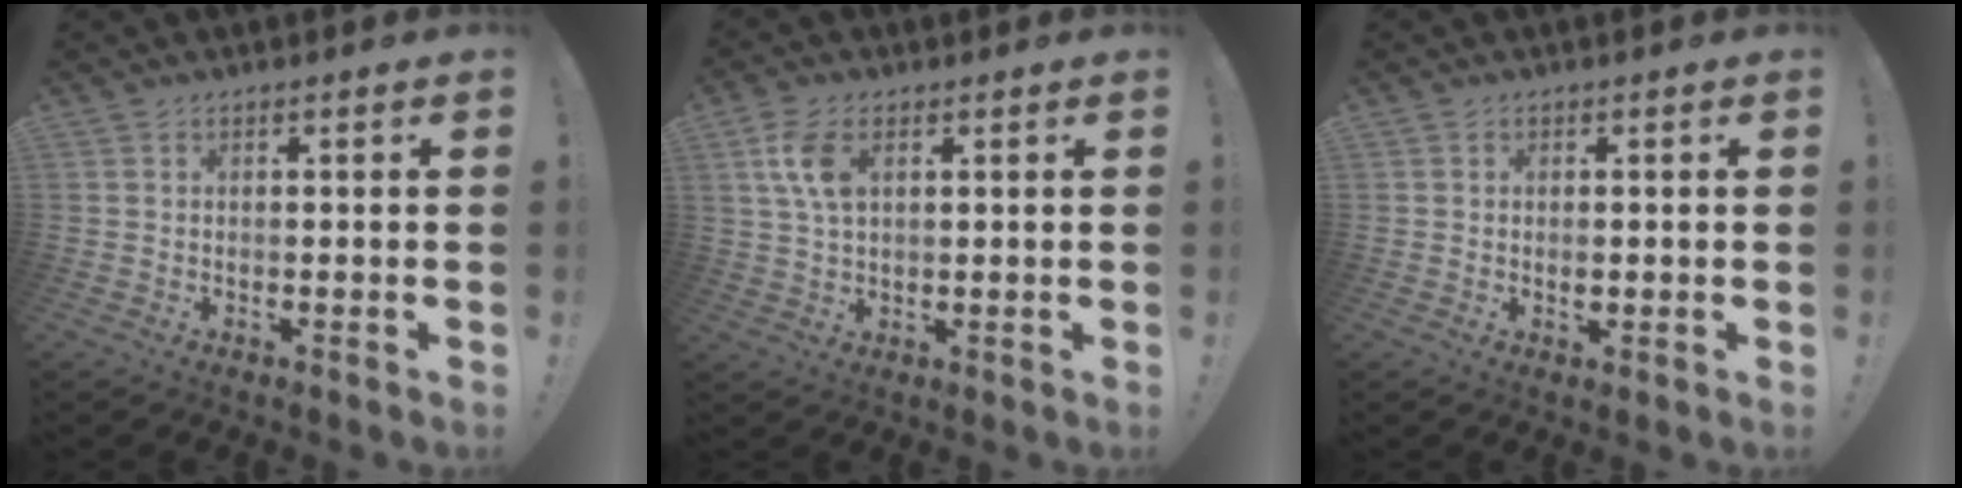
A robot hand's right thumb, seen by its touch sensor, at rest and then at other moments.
{"total": 7.8, "force": [2.7, 4.4, 5.9], "torque": [-0.121, -0.001, 0.049]}
{"total": 1.4, "force": [0.0, 1.2, 0.7], "torque": [-0.006, -0.002, -0.002]}